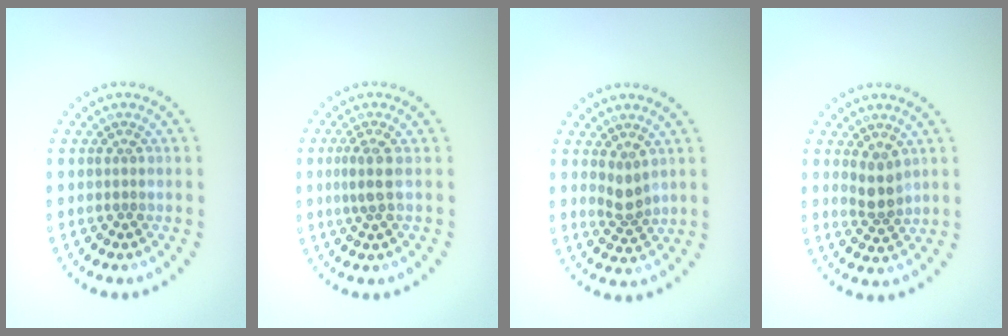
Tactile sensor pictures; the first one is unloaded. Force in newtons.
{"total": 1.9, "press": 1.5, "slide": 1.1}
{"total": 2.0, "press": 1.7, "slide": 1.1}
{"total": 2.3, "press": 2.0, "slide": 1.2}